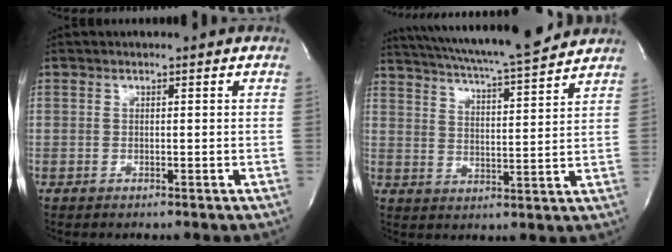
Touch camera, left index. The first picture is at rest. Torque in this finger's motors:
{"motor_torque": [1.08, -1.06, 0.53, 0.09]}